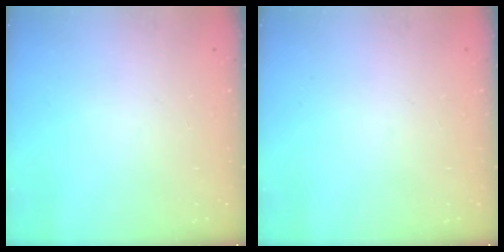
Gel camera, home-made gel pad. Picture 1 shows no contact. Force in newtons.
{"total": 0.0}